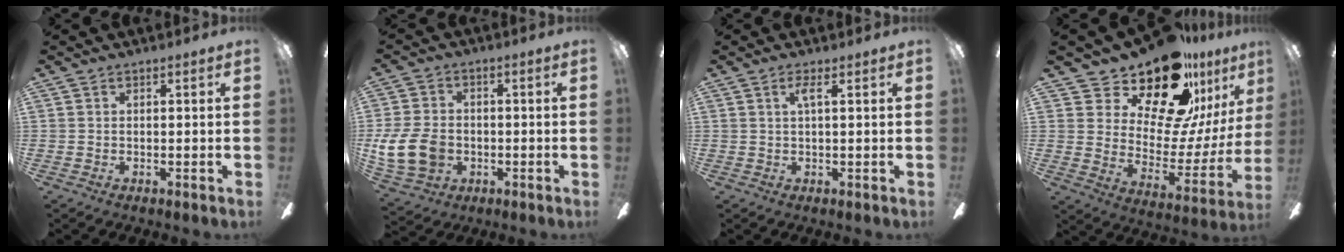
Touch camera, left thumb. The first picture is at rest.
{"total": 13.0, "force": [-2.6, 9.8, 8.1], "torque": [-0.184, 0.018, -0.045]}
{"total": 2.5, "force": [1.1, 0.5, 2.2], "torque": [-0.042, 0.002, 0.015]}
{"total": 22.0, "force": [18.4, 7.6, 9.4], "torque": [-0.155, -0.140, 0.314]}